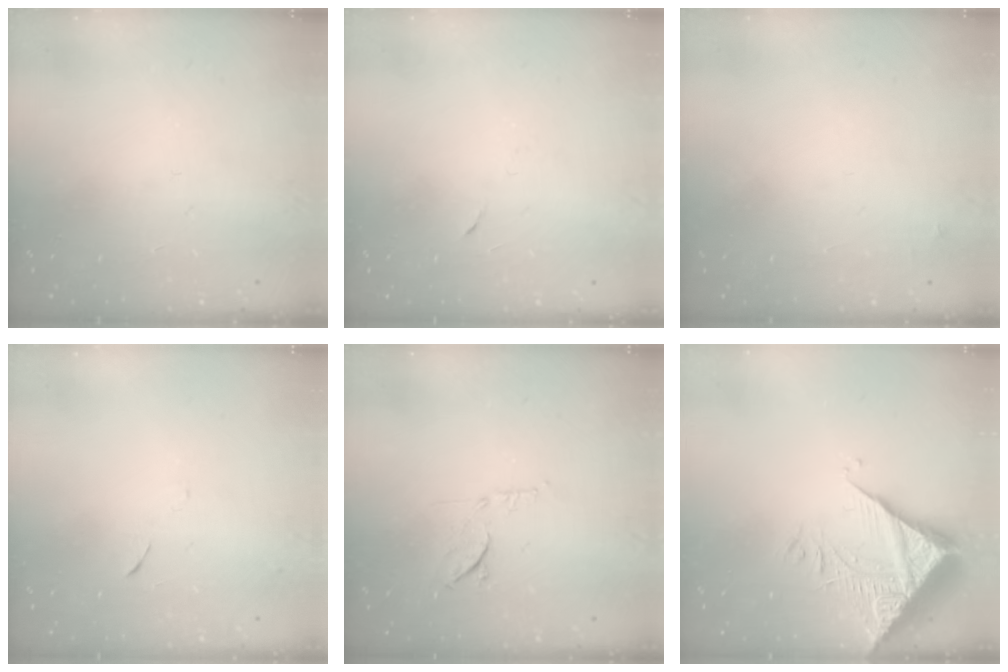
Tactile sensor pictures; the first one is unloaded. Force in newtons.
{"total": 2.9, "press": 2.7, "slide": 1.0}
{"total": 3.4, "press": 3.3, "slide": 0.4}
{"total": 6.3, "press": 6.2, "slide": 0.6}
{"total": 7.8, "press": 7.8, "slide": 0.9}
{"total": 9.0, "press": 8.9, "slide": 0.8}